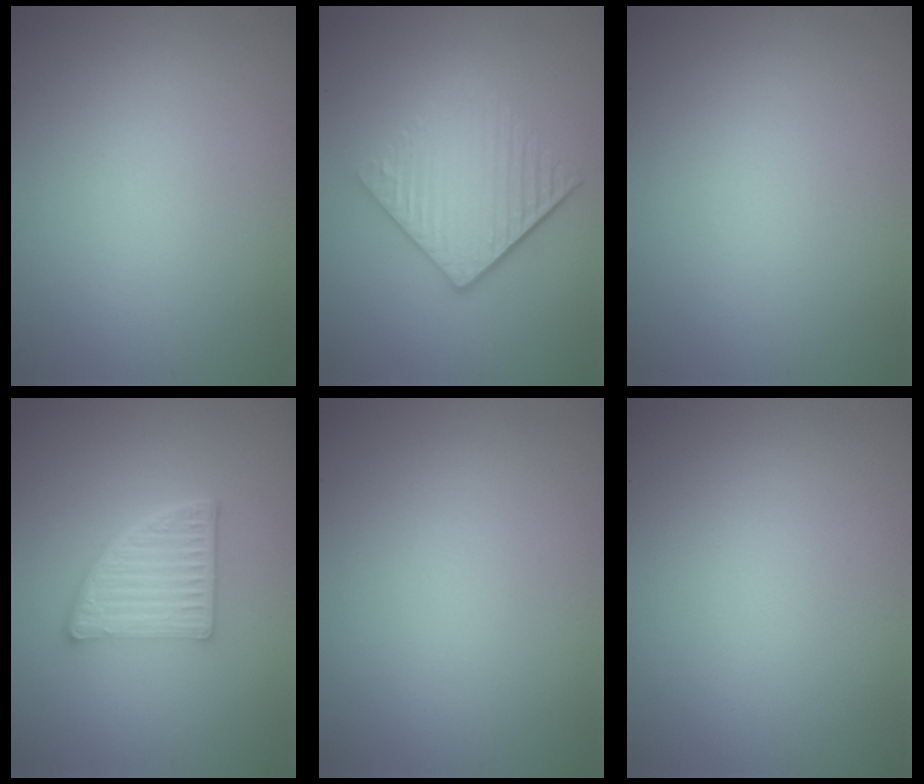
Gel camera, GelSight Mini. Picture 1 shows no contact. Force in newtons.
{"total": 5.4, "press": 3.8, "slide": 3.8}
{"total": 0.0}
{"total": 5.3, "press": 3.6, "slide": 3.9}
{"total": 0.0}
{"total": 0.0}